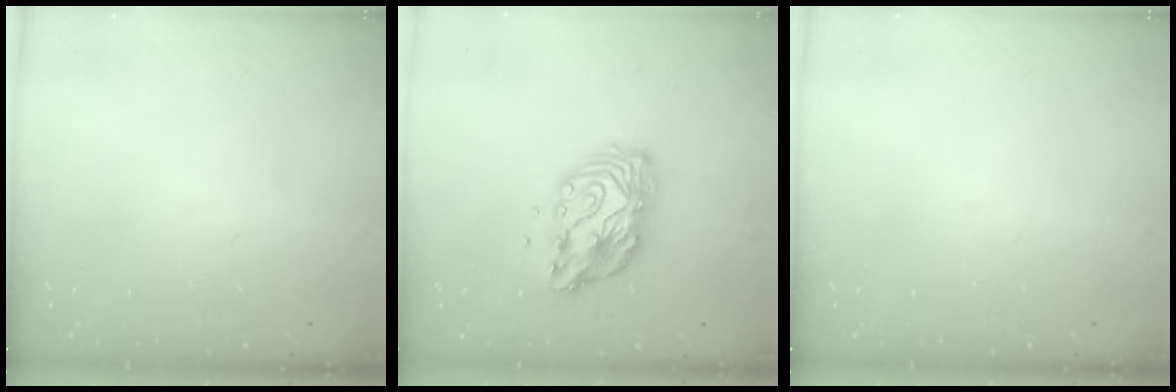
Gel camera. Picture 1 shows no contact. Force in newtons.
{"total": 11.3, "press": 11.3, "slide": 1.0}
{"total": 0.0}